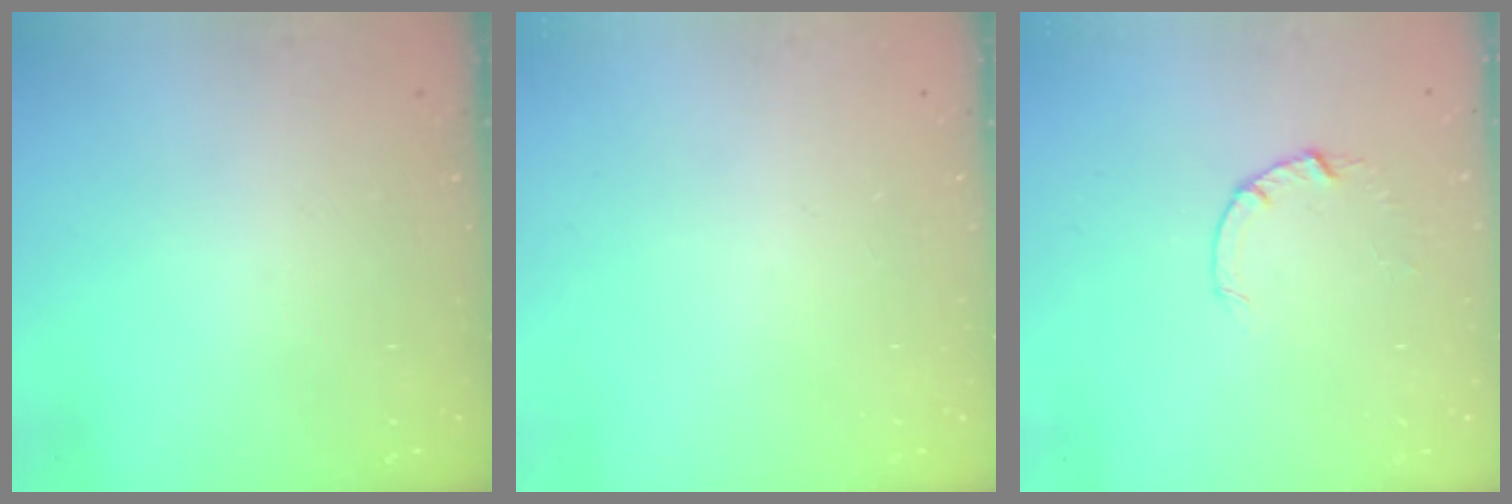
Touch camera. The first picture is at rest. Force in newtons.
{"total": 0.0}
{"total": 2.6, "press": 2.6, "slide": 0.4}